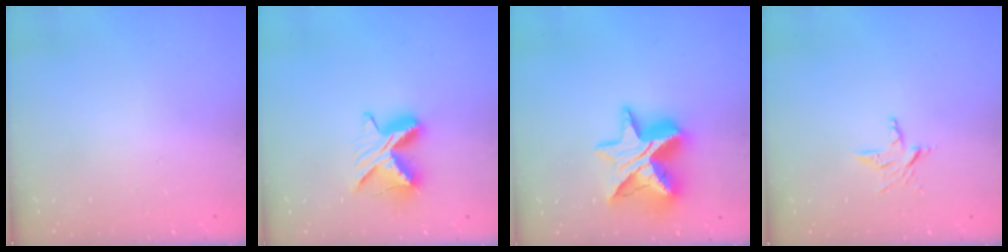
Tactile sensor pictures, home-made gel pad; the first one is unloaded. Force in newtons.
{"total": 9.5, "press": 9.5, "slide": 0.5}
{"total": 16.2, "press": 16.2, "slide": 1.0}
{"total": 4.5, "press": 4.4, "slide": 0.3}